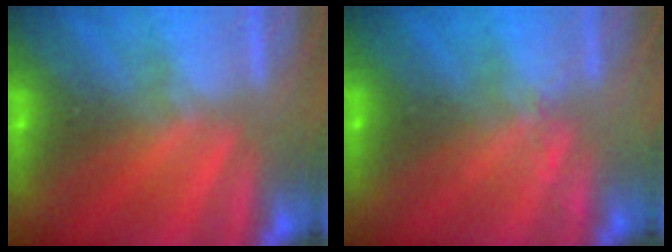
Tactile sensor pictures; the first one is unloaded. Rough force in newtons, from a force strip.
{"total": 2.1}